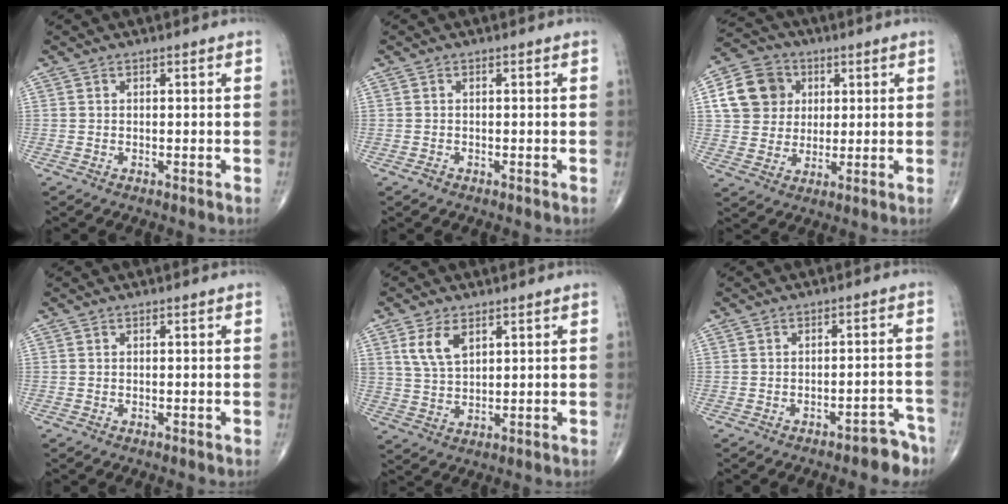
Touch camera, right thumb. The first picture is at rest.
{"total": 0.6, "force": [-0.4, 0.4, 0.2], "torque": [-0.004, 0.000, -0.011]}
{"total": 11.6, "force": [2.9, 10.2, 4.8], "torque": [-0.068, 0.000, 0.047]}
{"total": 0.0}
{"total": 6.4, "force": [3.1, 3.5, 4.4], "torque": [-0.079, -0.013, 0.067]}
{"total": 5.8, "force": [-4.5, 2.3, 2.7], "torque": [-0.015, 0.048, -0.055]}